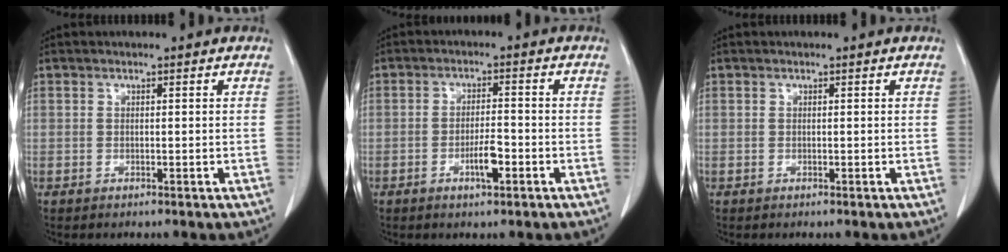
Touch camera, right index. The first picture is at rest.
{"total": 4.0, "force": [-1.7, 0.8, 3.5], "torque": [-0.061, 0.001, -0.030]}
{"total": 0.0}